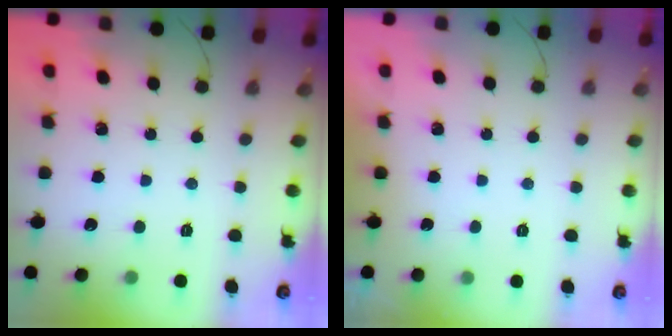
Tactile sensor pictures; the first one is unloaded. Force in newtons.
{"total": 0.0}